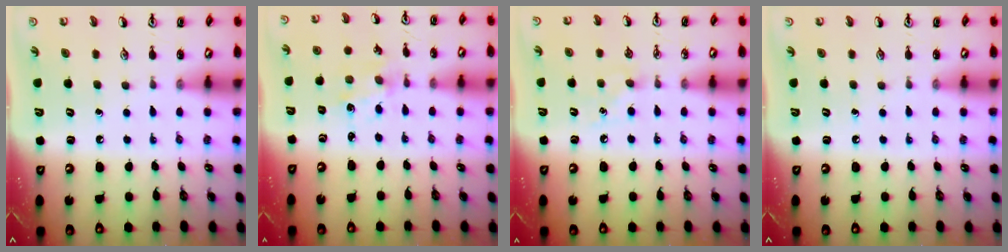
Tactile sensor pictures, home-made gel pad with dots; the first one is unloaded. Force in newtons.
{"total": 1.0, "press": 1.0, "slide": 0.2}
{"total": 4.4, "press": 4.4, "slide": 0.7}
{"total": 0.0}